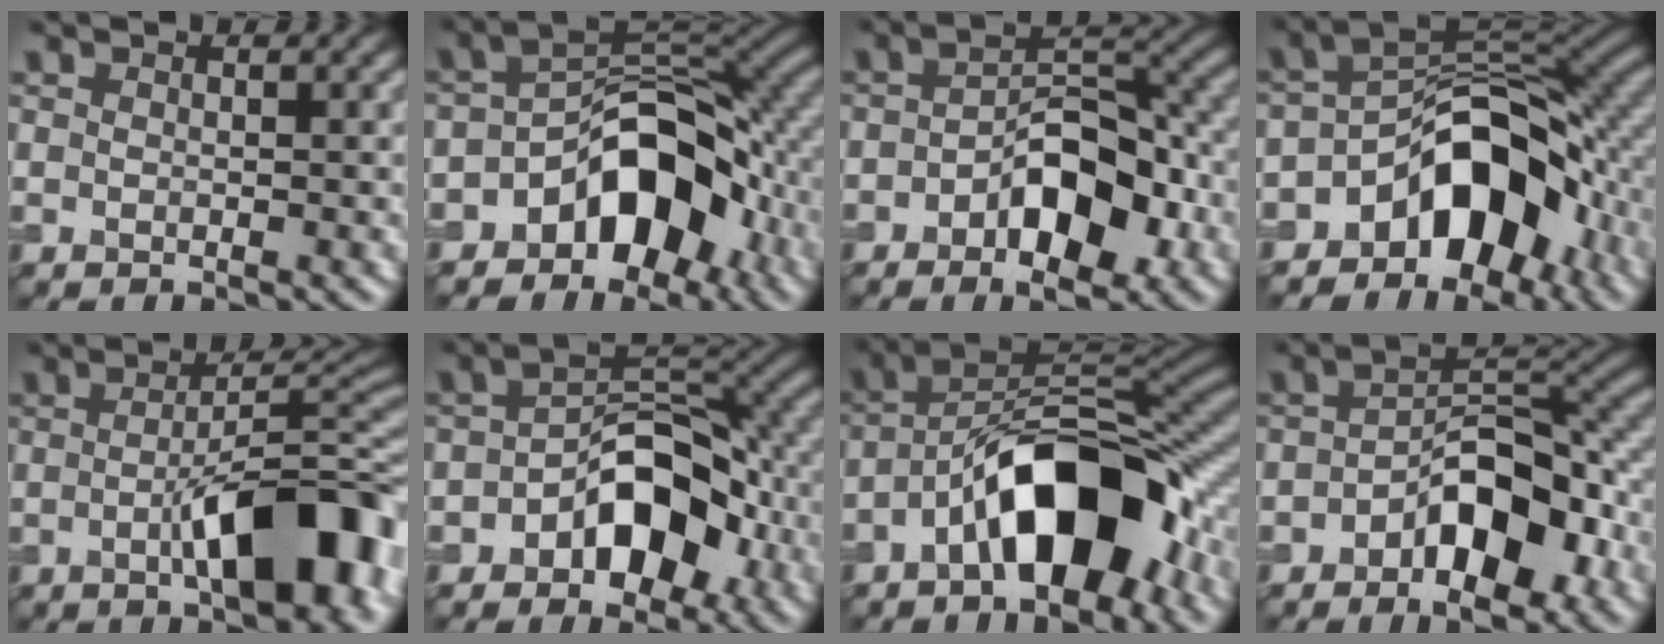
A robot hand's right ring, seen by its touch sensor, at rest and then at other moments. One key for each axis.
{"total": 9.6, "fx": -4.4, "fy": 5.8, "fz": 6.3, "tx": -0.078, "ty": 0.015, "tz": -0.068}
{"total": 7.2, "fx": -2.7, "fy": 3.4, "fz": 5.7, "tx": -0.085, "ty": 0.018, "tz": -0.042}
{"total": 10.8, "fx": -5.3, "fy": 6.4, "fz": 6.9, "tx": -0.084, "ty": 0.007, "tz": -0.085}
{"total": 9.5, "fx": -2.6, "fy": 2.8, "fz": 8.7, "tx": -0.118, "ty": 0.014, "tz": -0.034}
{"total": 7.8, "fx": -3.1, "fy": 4.5, "fz": 5.5, "tx": -0.074, "ty": 0.022, "tz": -0.056}
{"total": 10.2, "fx": -4.3, "fy": 4.3, "fz": 8.2, "tx": -0.130, "ty": 0.025, "tz": -0.075}
{"total": 7.8, "fx": -3.3, "fy": 3.5, "fz": 6.2, "tx": -0.093, "ty": 0.022, "tz": -0.058}